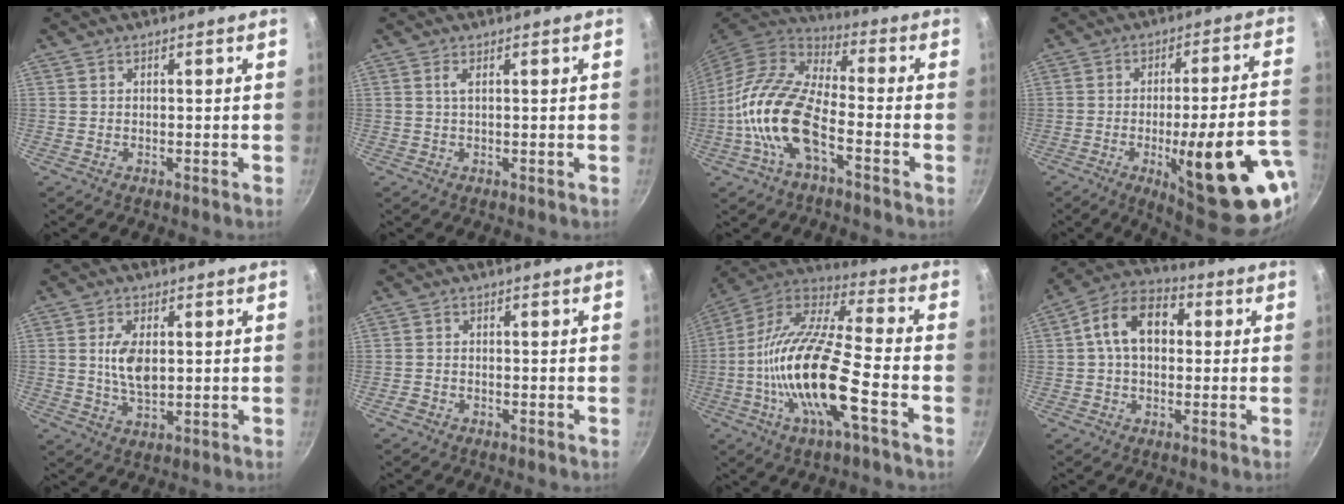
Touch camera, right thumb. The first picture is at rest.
{"total": 1.4, "force": [0.4, 0.1, 1.3], "torque": [-0.028, 0.000, 0.008]}
{"total": 16.3, "force": [-5.3, 7.1, 13.7], "torque": [-0.262, 0.035, -0.117]}
{"total": 23.2, "force": [-7.9, 5.4, 21.1], "torque": [-0.260, 0.017, -0.097]}
{"total": 7.0, "force": [1.0, 3.8, 5.8], "torque": [-0.106, -0.009, 0.021]}
{"total": 1.4, "force": [-1.0, 0.8, 0.5], "torque": [-0.019, 0.009, -0.023]}
{"total": 21.6, "force": [-6.0, 6.0, 19.9], "torque": [-0.375, 0.034, -0.132]}
{"total": 12.0, "force": [1.6, 8.2, 8.6], "torque": [-0.114, 0.031, 0.007]}